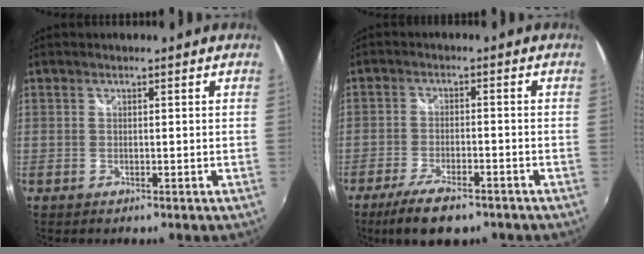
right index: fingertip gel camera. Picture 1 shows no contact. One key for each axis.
{"total": 9.3, "fx": -6.8, "fy": 2.9, "fz": 5.6, "tx": -0.134, "ty": -0.020, "tz": -0.117}